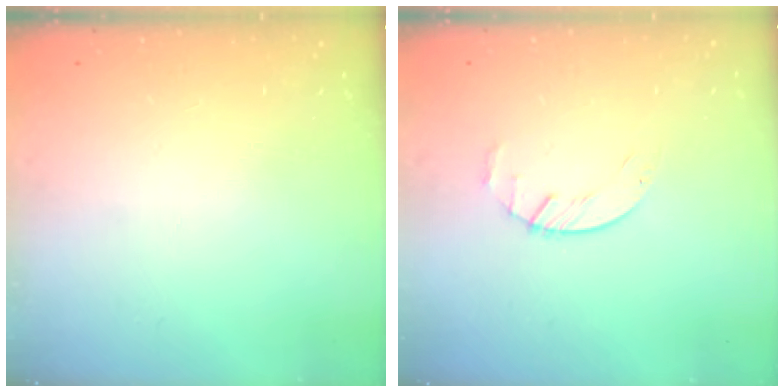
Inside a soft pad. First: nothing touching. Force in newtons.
{"total": 2.2, "press": 2.2, "slide": 0.4}